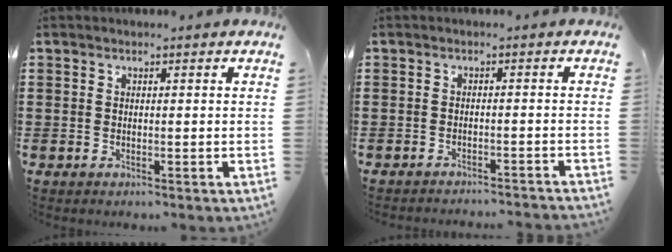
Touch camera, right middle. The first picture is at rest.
{"total": 1.8, "force": [-1.8, -0.2, 0.2], "torque": [-0.004, 0.004, -0.036]}